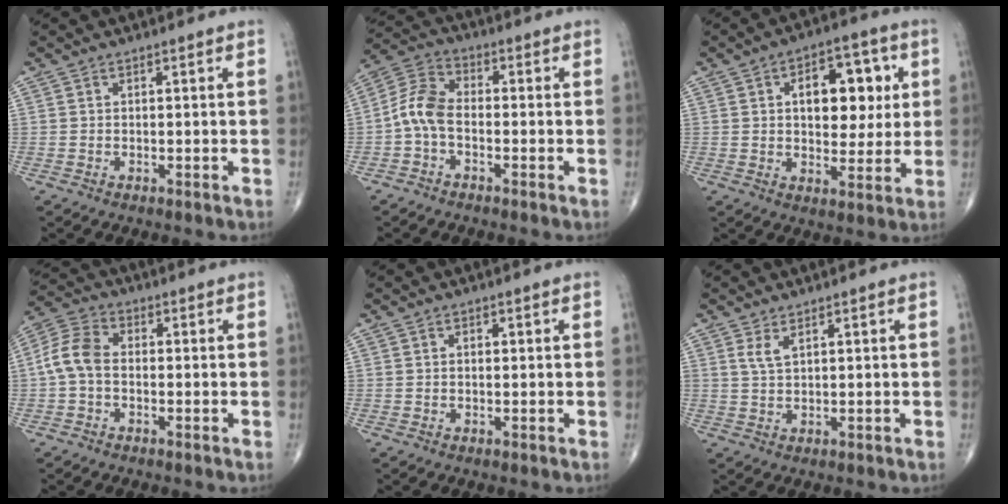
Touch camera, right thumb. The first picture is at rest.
{"total": 7.0, "force": [-1.7, 4.0, 5.5], "torque": [-0.113, 0.027, -0.048]}
{"total": 13.5, "force": [3.0, 7.9, 10.6], "torque": [-0.101, 0.002, 0.042]}
{"total": 6.9, "force": [-0.7, 4.6, 5.2], "torque": [-0.104, 0.021, -0.026]}
{"total": 0.9, "force": [0.3, 0.5, 0.7], "torque": [-0.011, 0.001, 0.004]}
{"total": 2.5, "force": [1.4, 0.9, 1.8], "torque": [-0.039, -0.004, 0.034]}